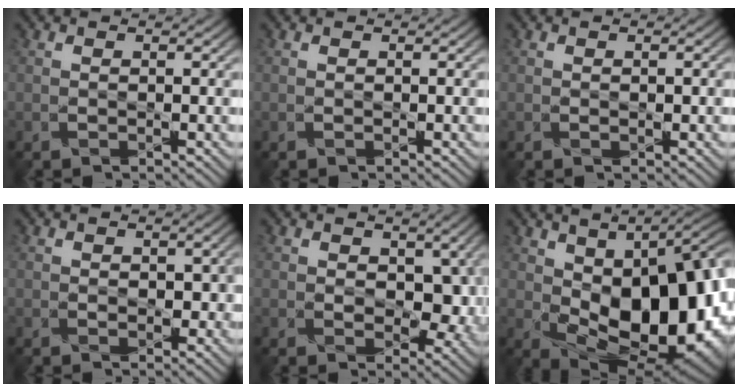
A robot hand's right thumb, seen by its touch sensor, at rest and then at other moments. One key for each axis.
{"total": 0.0}
{"total": 1.1, "fx": -0.1, "fy": 0.5, "fz": 0.9, "tx": -0.014, "ty": -0.003, "tz": 0.001}
{"total": 2.6, "fx": 0.0, "fy": 1.7, "fz": 1.9, "tx": -0.033, "ty": -0.006, "tz": 0.003}
{"total": 5.9, "fx": 0.6, "fy": 3.9, "fz": 4.4, "tx": -0.073, "ty": -0.011, "tz": 0.013}
{"total": 19.8, "fx": -0.9, "fy": 11.7, "fz": 16.0, "tx": -0.222, "ty": -0.040, "tz": 0.011}